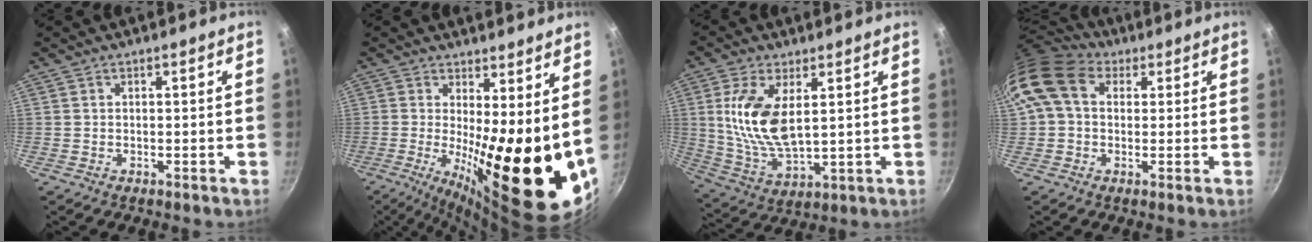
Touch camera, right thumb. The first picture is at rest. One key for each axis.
{"total": 19.3, "fx": 0.3, "fy": 5.9, "fz": 18.3, "tx": -0.252, "ty": -0.035, "tz": 0.011}
{"total": 13.4, "fx": 3.1, "fy": 6.5, "fz": 11.4, "tx": -0.222, "ty": -0.022, "tz": 0.067}
{"total": 12.8, "fx": 3.4, "fy": 9.5, "fz": 7.8, "tx": -0.141, "ty": 0.022, "tz": 0.044}